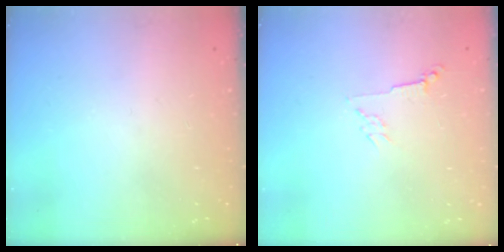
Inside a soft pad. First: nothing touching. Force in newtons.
{"total": 2.8, "press": 2.7, "slide": 0.6}